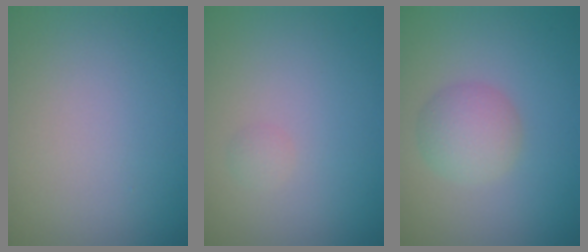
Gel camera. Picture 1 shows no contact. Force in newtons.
{"total": 0.7, "press": 0.7, "slide": 0.0}
{"total": 3.2, "press": 3.2, "slide": 0.0}